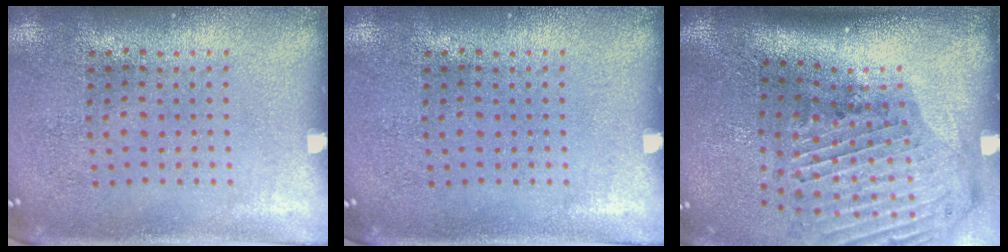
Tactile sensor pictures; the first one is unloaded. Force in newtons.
{"total": 0.0}
{"total": 3.0, "press": 2.2, "slide": 2.0}